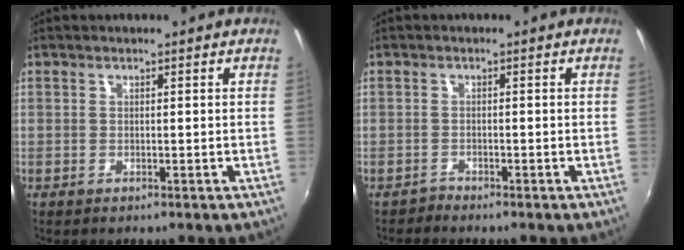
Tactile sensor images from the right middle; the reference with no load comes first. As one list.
[{"total": 0.9, "force": [-0.7, -0.1, -0.5], "torque": [0.010, 0.000, -0.016]}]